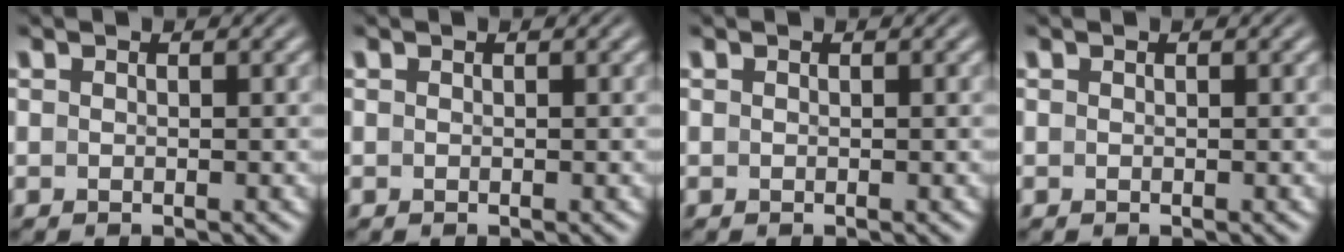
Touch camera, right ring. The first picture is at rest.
{"total": 0.0}
{"total": 0.0}
{"total": 0.0}